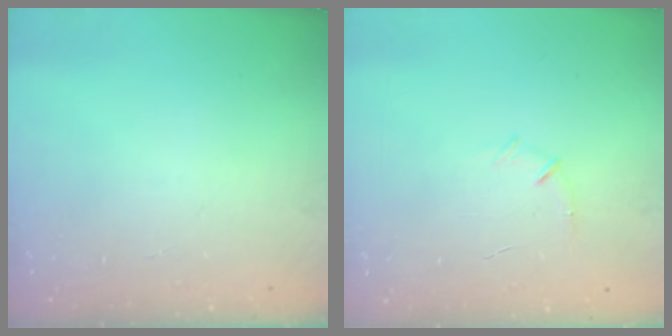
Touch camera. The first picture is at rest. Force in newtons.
{"total": 5.4, "press": 5.3, "slide": 1.4}